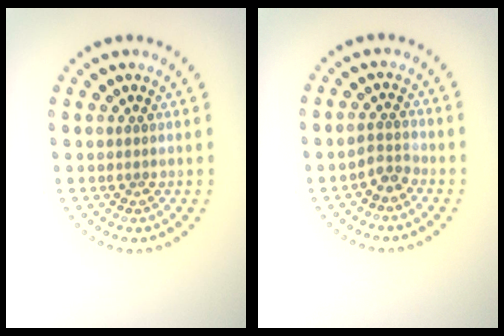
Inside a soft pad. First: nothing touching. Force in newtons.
{"total": 1.8, "press": 1.3, "slide": 1.2}